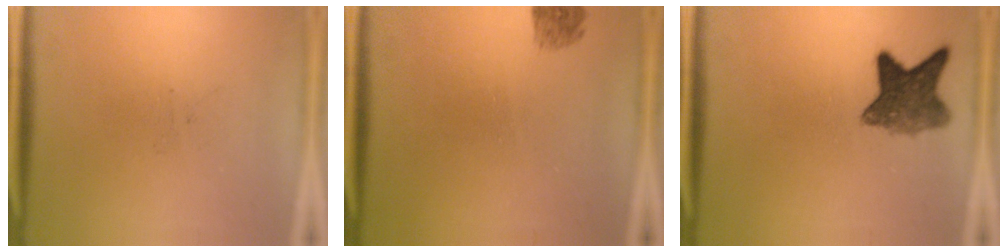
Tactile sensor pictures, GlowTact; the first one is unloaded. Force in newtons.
{"total": 1.4}
{"total": 7.4}